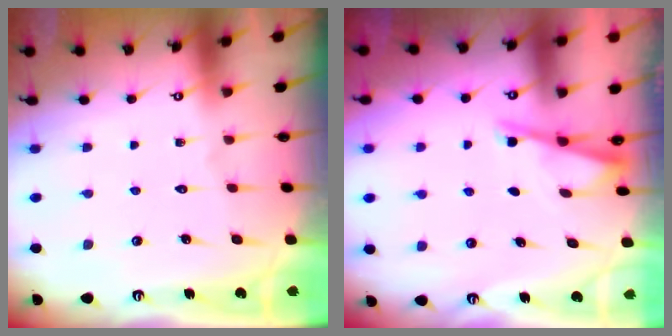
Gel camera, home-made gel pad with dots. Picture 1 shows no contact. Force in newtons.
{"total": 2.8, "press": 2.8, "slide": 0.3}